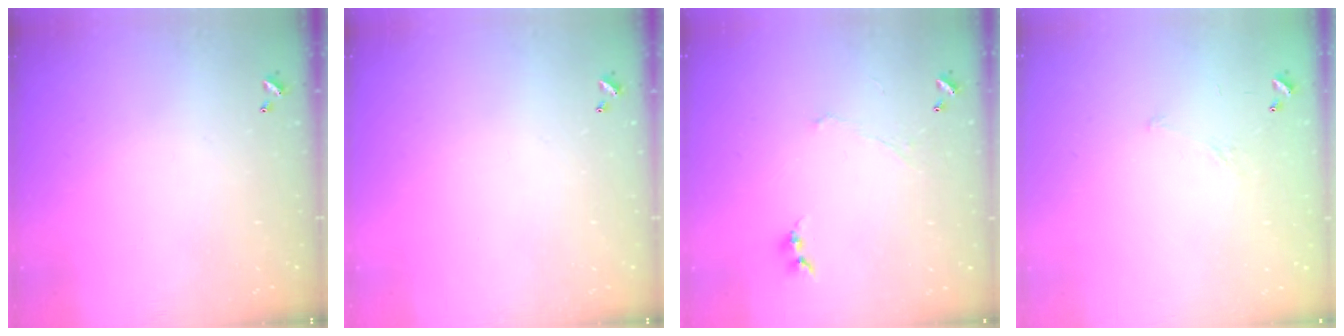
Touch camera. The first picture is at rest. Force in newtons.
{"total": 0.0}
{"total": 1.1, "press": 0.8, "slide": 0.7}
{"total": 4.7, "press": 4.6, "slide": 1.0}